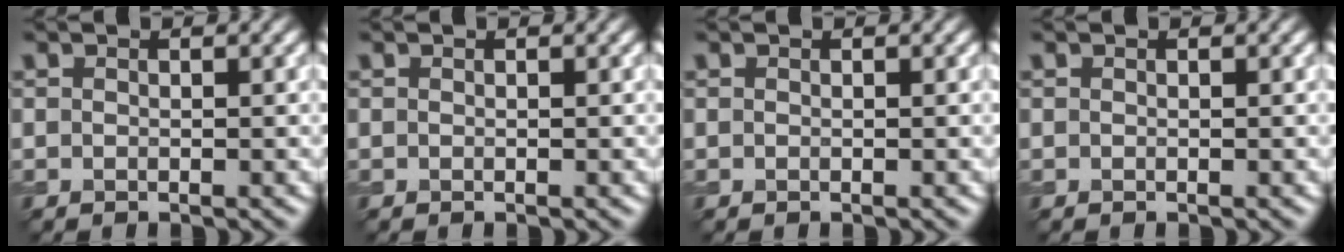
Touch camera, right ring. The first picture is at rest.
{"total": 0.0}
{"total": 0.0}
{"total": 0.0}